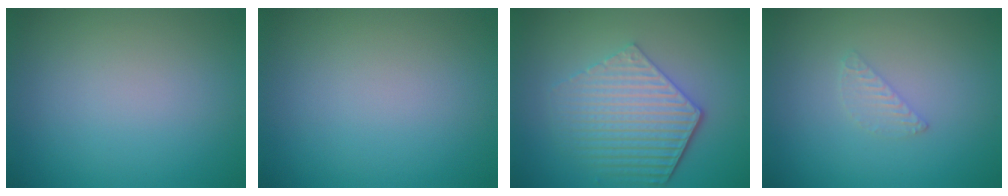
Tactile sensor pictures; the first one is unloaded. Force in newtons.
{"total": 0.0}
{"total": 5.6, "press": 4.3, "slide": 3.6}
{"total": 1.1, "press": 1.1, "slide": 0.1}